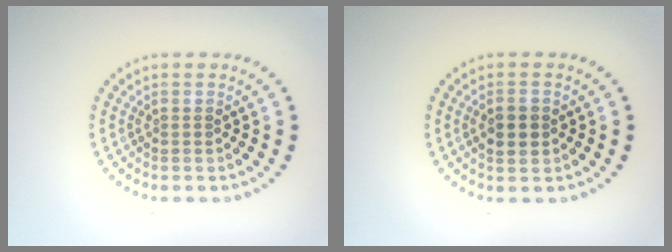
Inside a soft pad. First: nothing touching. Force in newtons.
{"total": 2.5, "press": 2.4, "slide": 0.3}